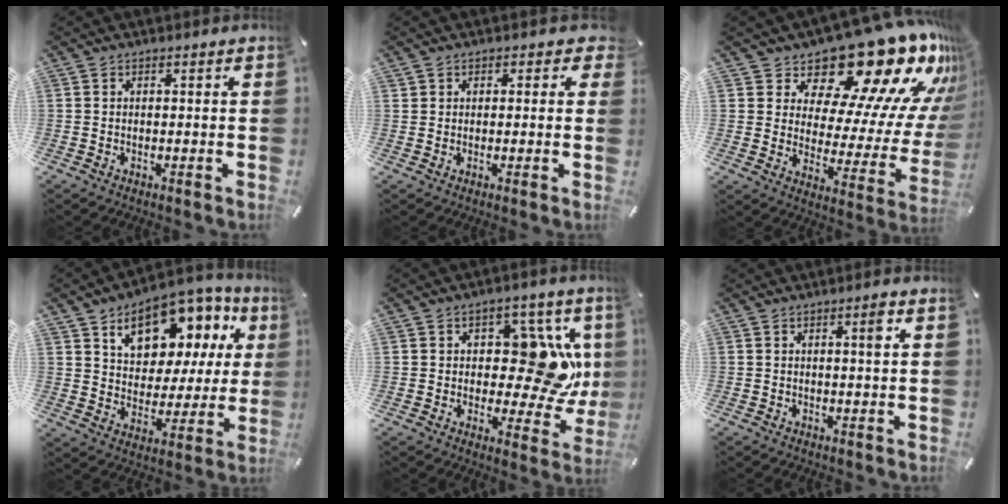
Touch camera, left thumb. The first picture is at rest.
{"total": 2.5, "force": [0.8, 2.2, 0.9], "torque": [0.005, -0.002, 0.009]}
{"total": 22.5, "force": [17.3, 9.0, 11.2], "torque": [-0.142, -0.144, 0.289]}
{"total": 14.4, "force": [9.0, 9.1, 6.7], "torque": [-0.108, -0.059, 0.159]}
{"total": 15.6, "force": [3.1, 9.4, 12.1], "torque": [-0.142, -0.027, 0.060]}
{"total": 2.9, "force": [0.9, 0.3, 2.8], "torque": [-0.039, -0.003, 0.008]}